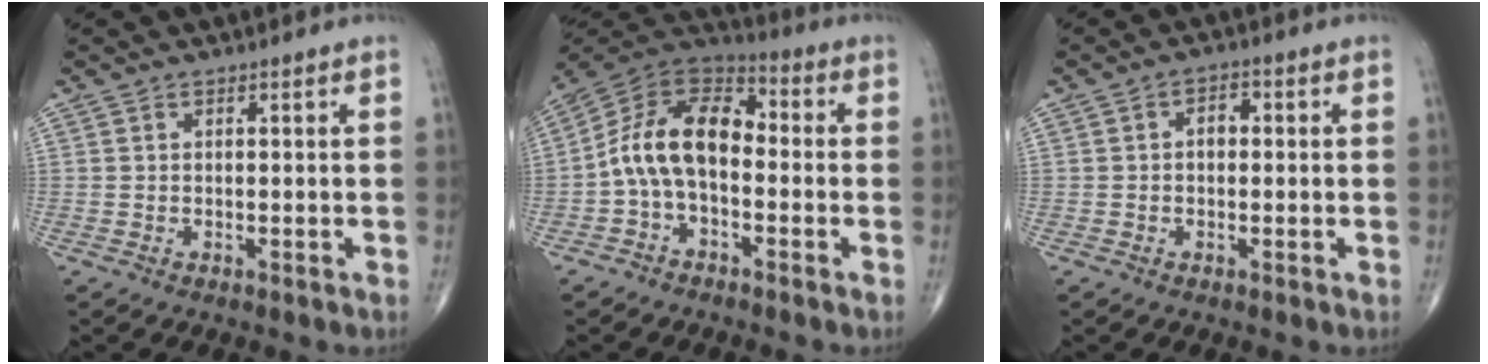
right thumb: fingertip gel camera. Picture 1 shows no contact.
{"total": 13.3, "force": [-1.7, 8.1, 10.4], "torque": [-0.173, 0.051, -0.044]}
{"total": 2.9, "force": [0.1, 1.8, 2.2], "torque": [-0.021, 0.012, -0.004]}